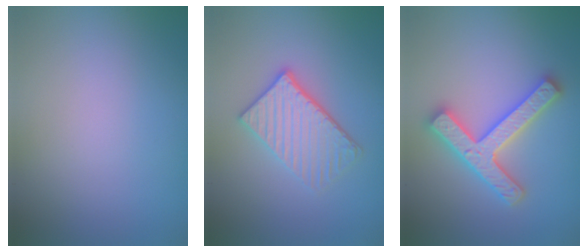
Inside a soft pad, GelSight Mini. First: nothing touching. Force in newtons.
{"total": 3.8, "press": 3.2, "slide": 2.0}
{"total": 4.7, "press": 4.6, "slide": 0.9}